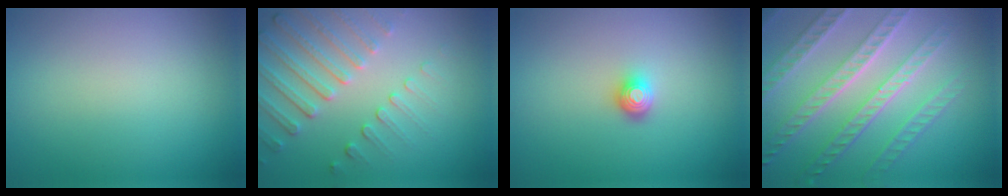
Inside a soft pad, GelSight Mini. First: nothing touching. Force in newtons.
{"total": 4.7, "press": 3.6, "slide": 2.9}
{"total": 2.3, "press": 1.5, "slide": 1.7}
{"total": 8.0, "press": 5.7, "slide": 5.6}